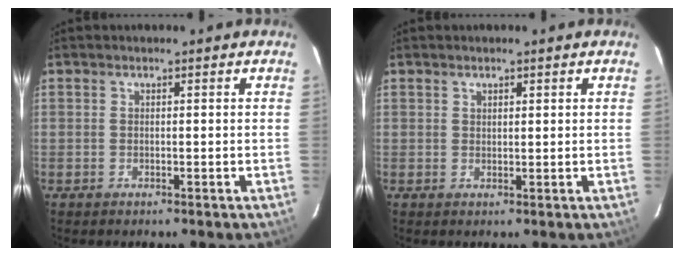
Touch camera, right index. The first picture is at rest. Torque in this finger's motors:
{"motor_torque": [-0.15, -0.06, -0.05, 0.00]}